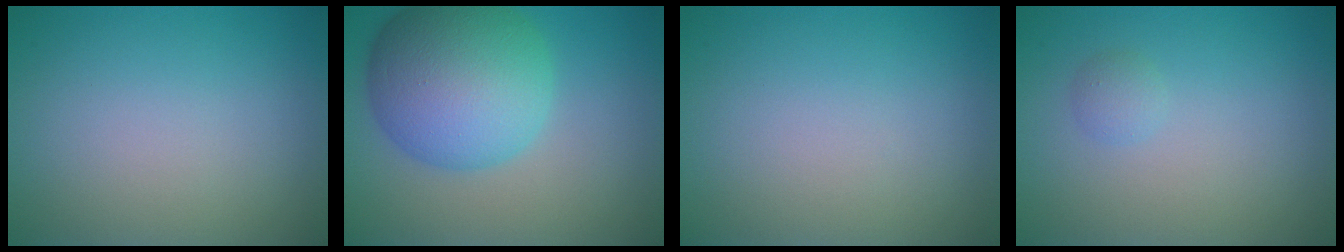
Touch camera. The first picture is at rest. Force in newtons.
{"total": 10.6, "press": 10.6, "slide": 0.2}
{"total": 0.0}
{"total": 0.9, "press": 0.9, "slide": 0.0}